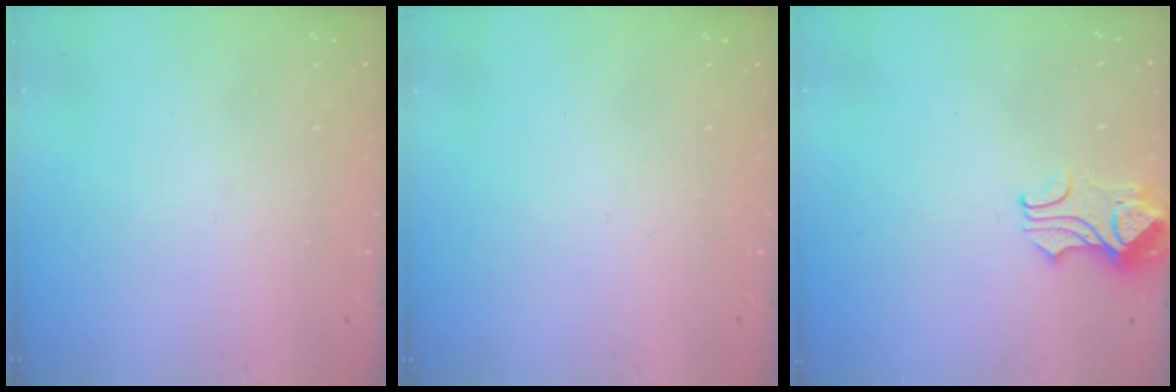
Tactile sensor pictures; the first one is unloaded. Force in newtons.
{"total": 0.0}
{"total": 2.3, "press": 2.3, "slide": 0.5}